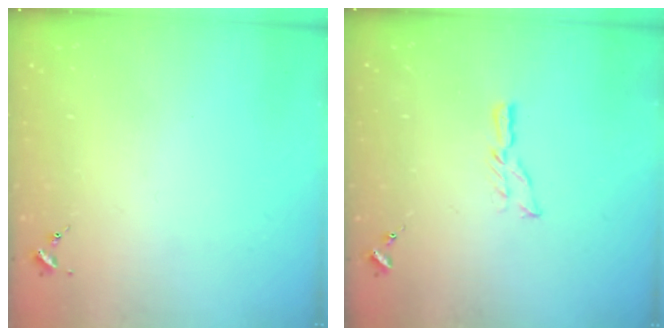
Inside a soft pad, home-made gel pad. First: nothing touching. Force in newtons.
{"total": 6.2, "press": 6.2, "slide": 0.5}